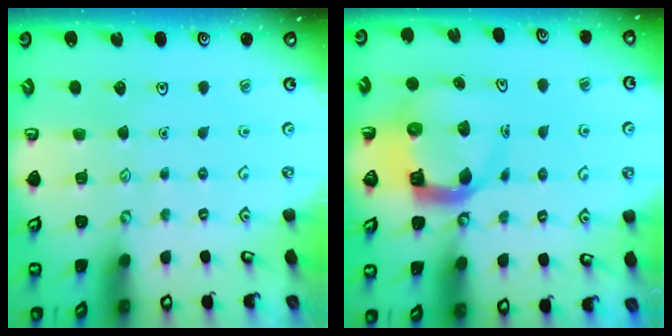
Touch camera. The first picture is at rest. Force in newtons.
{"total": 9.3, "press": 9.2, "slide": 1.2}